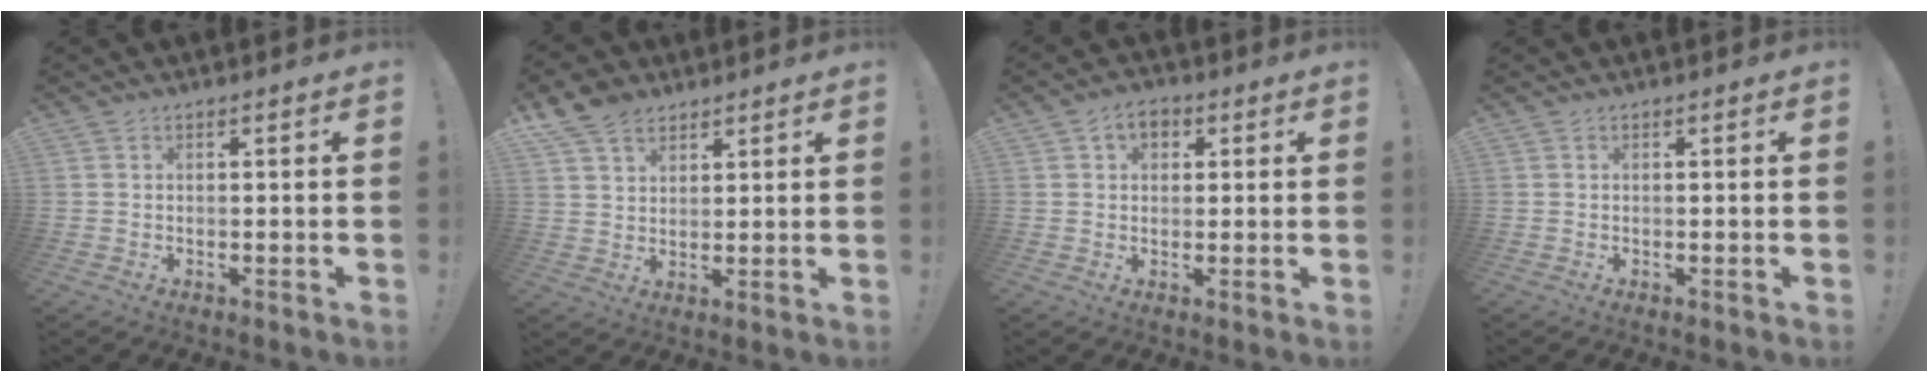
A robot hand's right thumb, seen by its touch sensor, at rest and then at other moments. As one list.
[{"total": 8.6, "force": [5.9, 5.5, 3.1], "torque": [-0.055, -0.027, 0.118]}, {"total": 5.1, "force": [2.1, 3.7, 2.8], "torque": [-0.041, 0.003, 0.037]}, {"total": 0.0}]